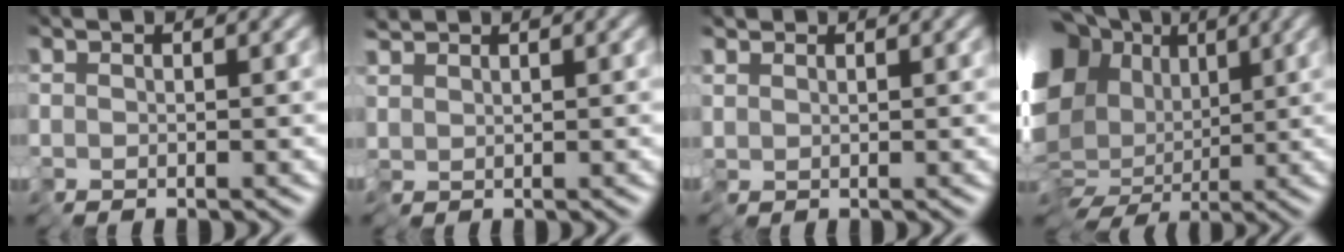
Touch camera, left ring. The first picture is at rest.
{"total": 1.3, "force": [1.2, 0.6, -0.1], "torque": [-0.006, 0.008, 0.022]}
{"total": 1.1, "force": [0.8, 0.7, -0.3], "torque": [0.005, 0.005, 0.018]}
{"total": 15.9, "force": [0.7, 12.6, 9.8], "torque": [-0.197, -0.028, 0.013]}